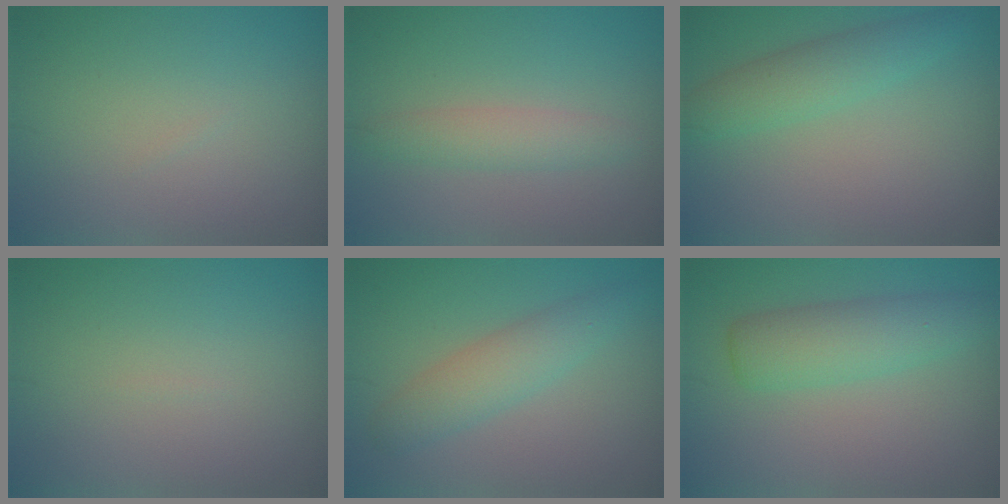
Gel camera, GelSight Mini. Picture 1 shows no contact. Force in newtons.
{"total": 2.2, "press": 2.2, "slide": 0.0}
{"total": 3.0, "press": 3.0, "slide": 0.1}
{"total": 0.0}
{"total": 3.1, "press": 3.1, "slide": 0.1}
{"total": 4.0, "press": 4.0, "slide": 0.1}